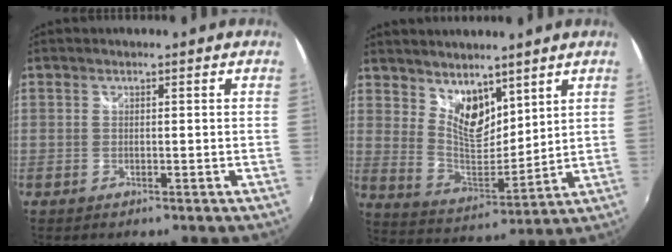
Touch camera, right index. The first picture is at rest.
{"total": 9.3, "force": [6.5, 4.7, 4.8], "torque": [-0.075, -0.007, 0.127]}